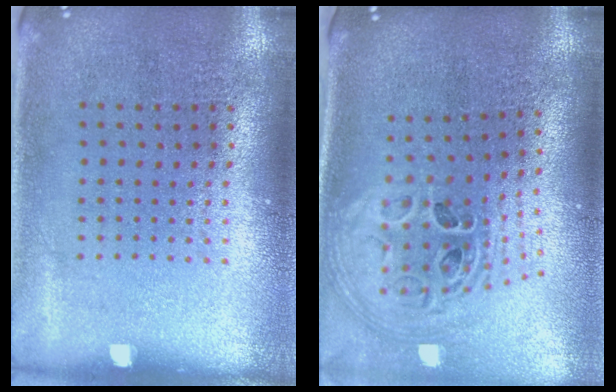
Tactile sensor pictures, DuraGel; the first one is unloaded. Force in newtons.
{"total": 2.1, "press": 1.4, "slide": 1.5}